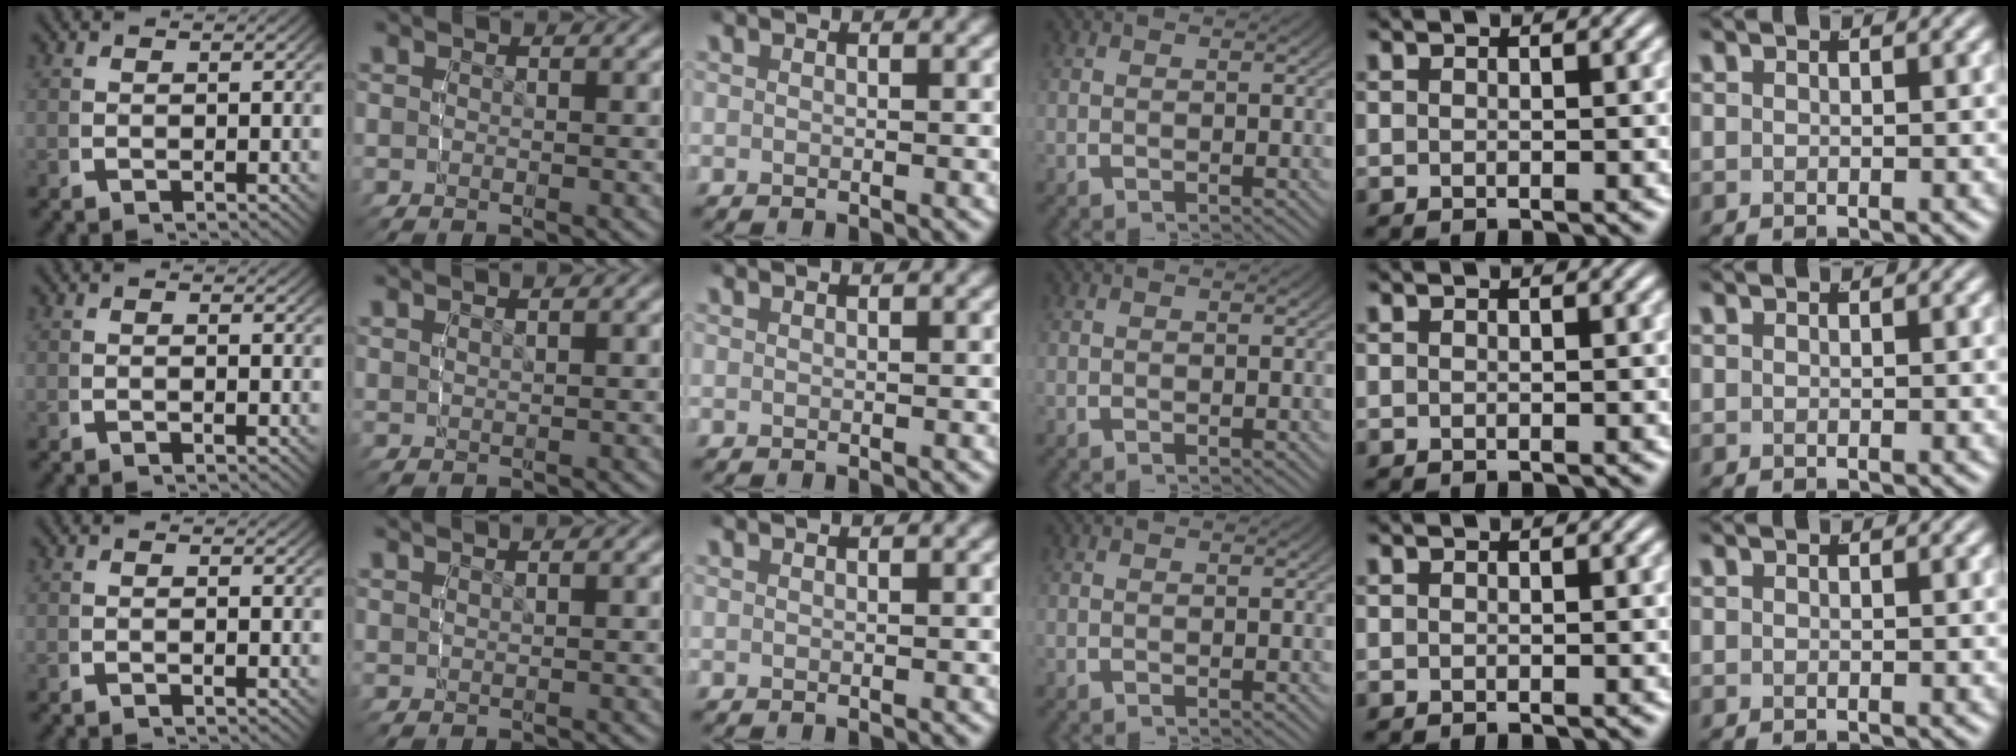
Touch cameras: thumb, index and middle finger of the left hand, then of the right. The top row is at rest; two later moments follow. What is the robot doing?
{"motion": "lift_and_place", "object": "toy banana"}